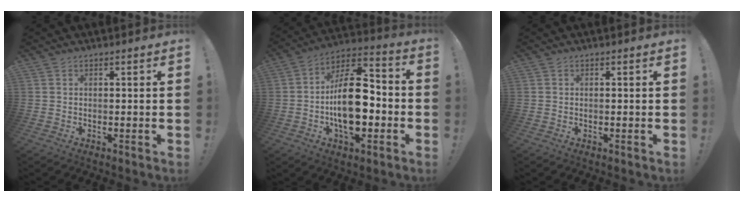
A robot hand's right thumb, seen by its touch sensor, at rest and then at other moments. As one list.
[{"total": 19.7, "force": [-3.7, 10.6, 16.1], "torque": [-0.272, 0.024, -0.057]}, {"total": 0.0}]